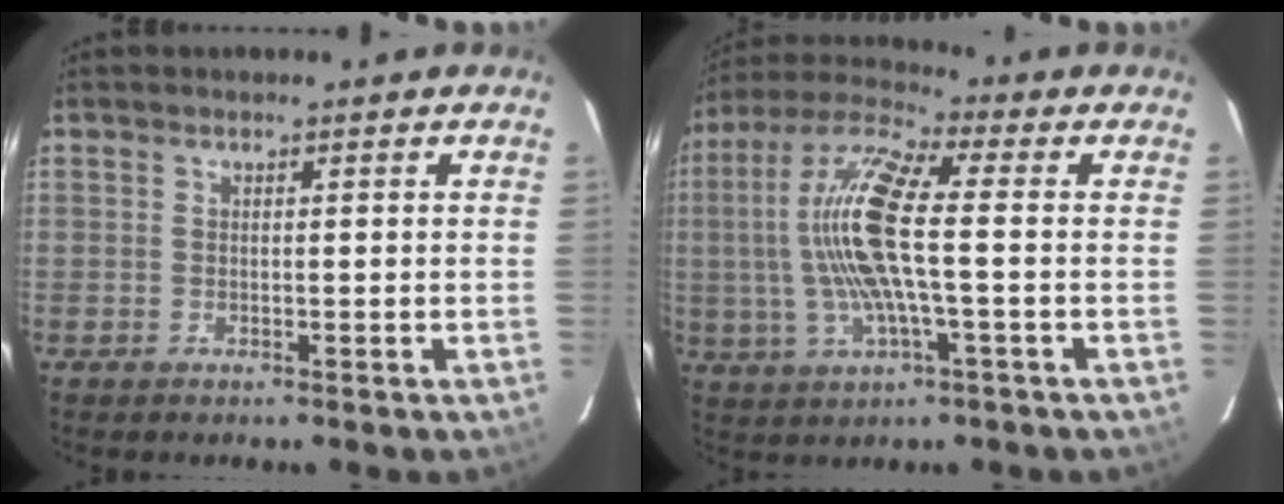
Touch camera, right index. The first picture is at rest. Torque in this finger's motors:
{"motor_torque": [2.14, 0.00, 1.06, 0.21]}